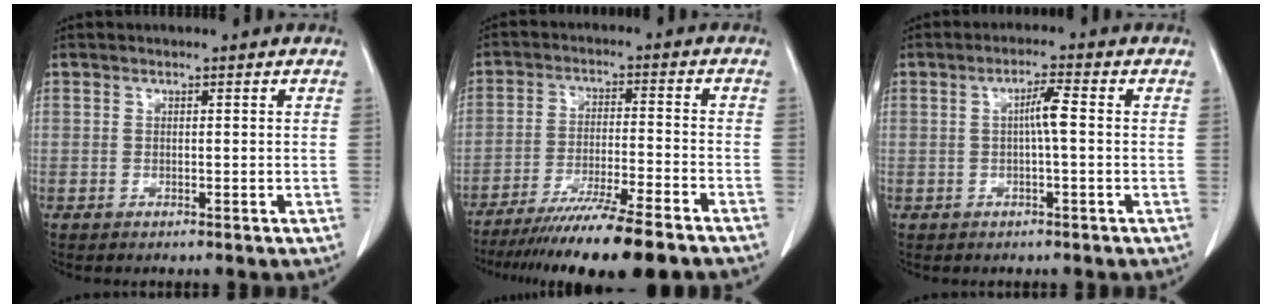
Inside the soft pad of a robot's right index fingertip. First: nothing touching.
{"total": 15.7, "force": [-12.8, -0.4, 9.1], "torque": [-0.144, -0.040, -0.204]}
{"total": 3.4, "force": [0.1, 0.1, 3.4], "torque": [-0.060, 0.005, 0.001]}